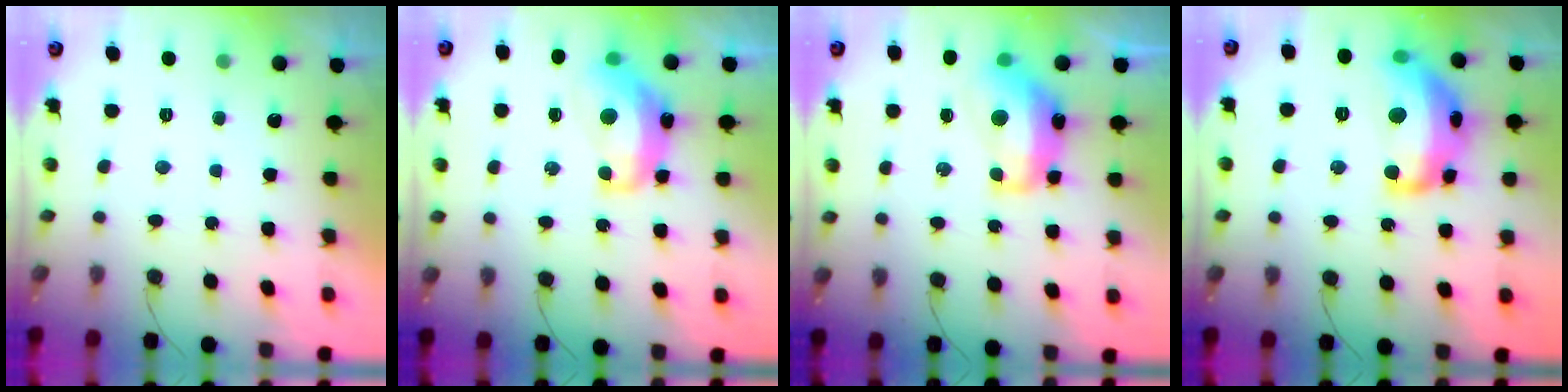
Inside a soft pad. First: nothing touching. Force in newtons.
{"total": 13.4, "press": 13.3, "slide": 1.4}
{"total": 12.7, "press": 12.7, "slide": 0.9}
{"total": 18.8, "press": 18.8, "slide": 0.9}